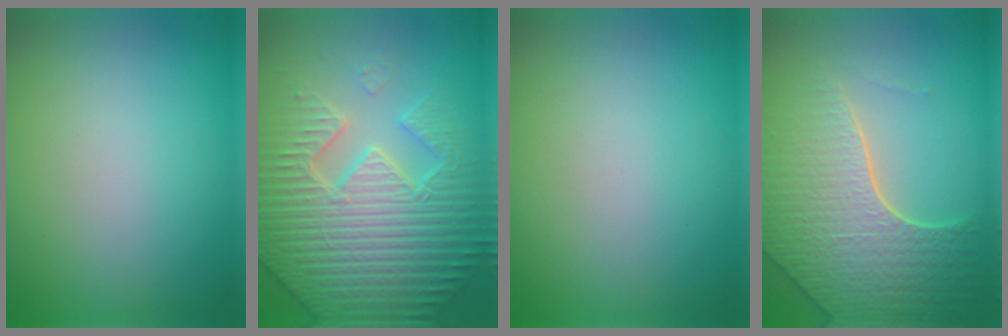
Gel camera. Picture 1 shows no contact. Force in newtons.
{"total": 7.7, "press": 7.4, "slide": 1.9}
{"total": 0.0}
{"total": 8.0, "press": 5.8, "slide": 5.5}